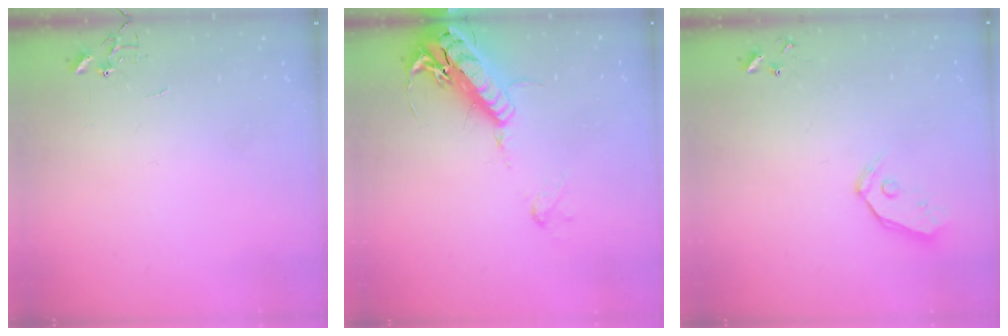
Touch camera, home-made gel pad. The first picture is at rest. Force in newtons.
{"total": 19.9, "press": 19.5, "slide": 3.8}
{"total": 6.9, "press": 6.9, "slide": 0.7}